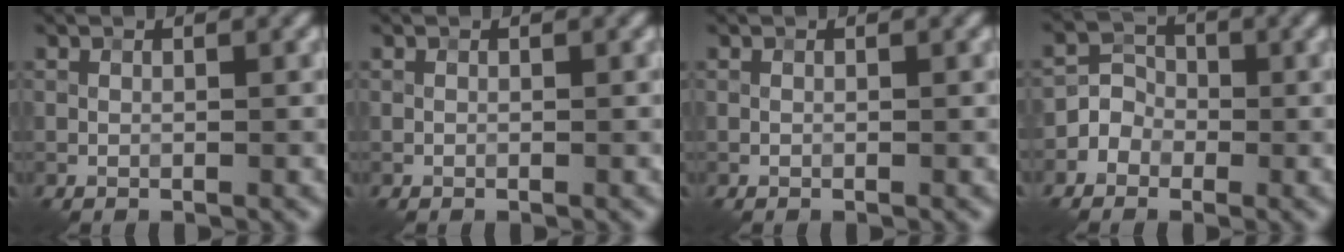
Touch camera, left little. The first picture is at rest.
{"total": 0.0}
{"total": 0.0}
{"total": 3.0, "force": [-1.1, 2.6, 0.9], "torque": [0.001, 0.007, -0.032]}